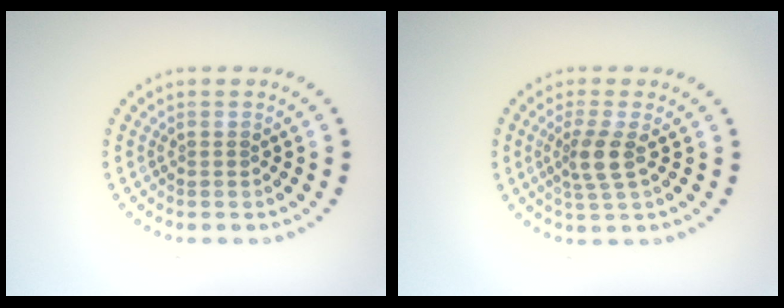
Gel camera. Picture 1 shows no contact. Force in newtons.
{"total": 2.5, "press": 2.0, "slide": 1.5}